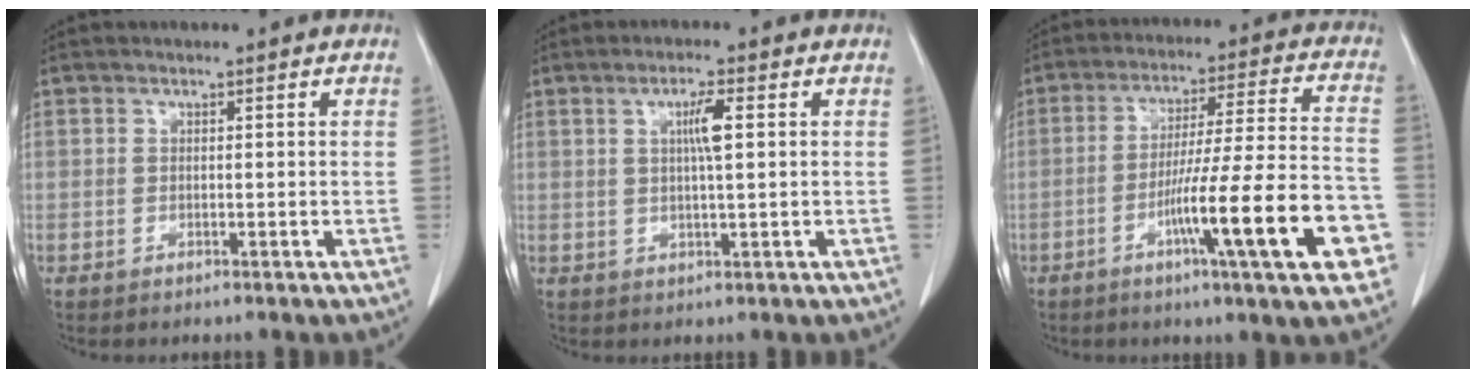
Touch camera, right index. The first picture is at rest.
{"total": 3.7, "force": [0.8, 0.2, 3.6], "torque": [-0.062, 0.001, 0.013]}
{"total": 17.8, "force": [-7.1, 0.3, 16.4], "torque": [-0.227, 0.002, -0.104]}